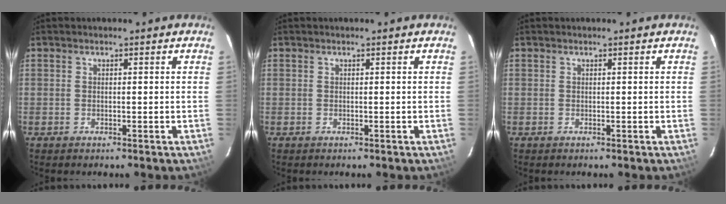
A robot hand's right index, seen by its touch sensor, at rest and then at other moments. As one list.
[{"total": 0.0}, {"total": 0.0}]